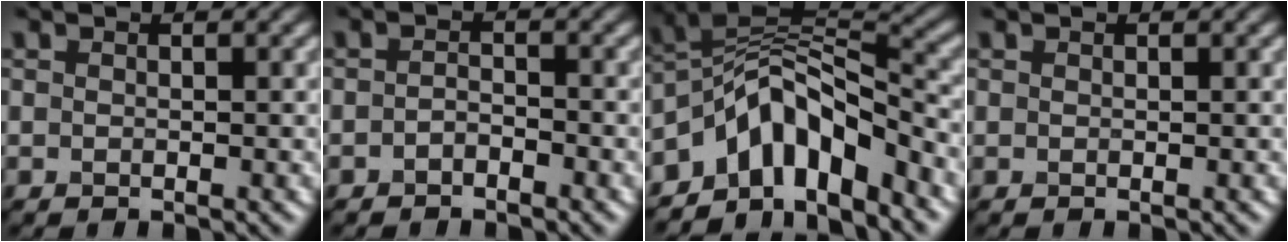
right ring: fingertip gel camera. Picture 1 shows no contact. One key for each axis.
{"total": 1.1, "fx": -0.8, "fy": 0.5, "fz": 0.6, "tx": -0.012, "ty": 0.006, "tz": -0.017}
{"total": 8.6, "fx": -4.2, "fy": 4.4, "fz": 6.2, "tx": -0.079, "ty": 0.015, "tz": -0.086}
{"total": 0.0}